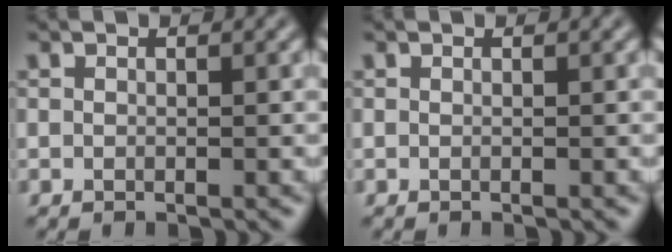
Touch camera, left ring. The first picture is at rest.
{"total": 0.0}